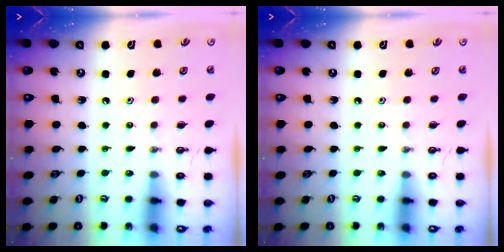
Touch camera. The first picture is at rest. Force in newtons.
{"total": 0.0}